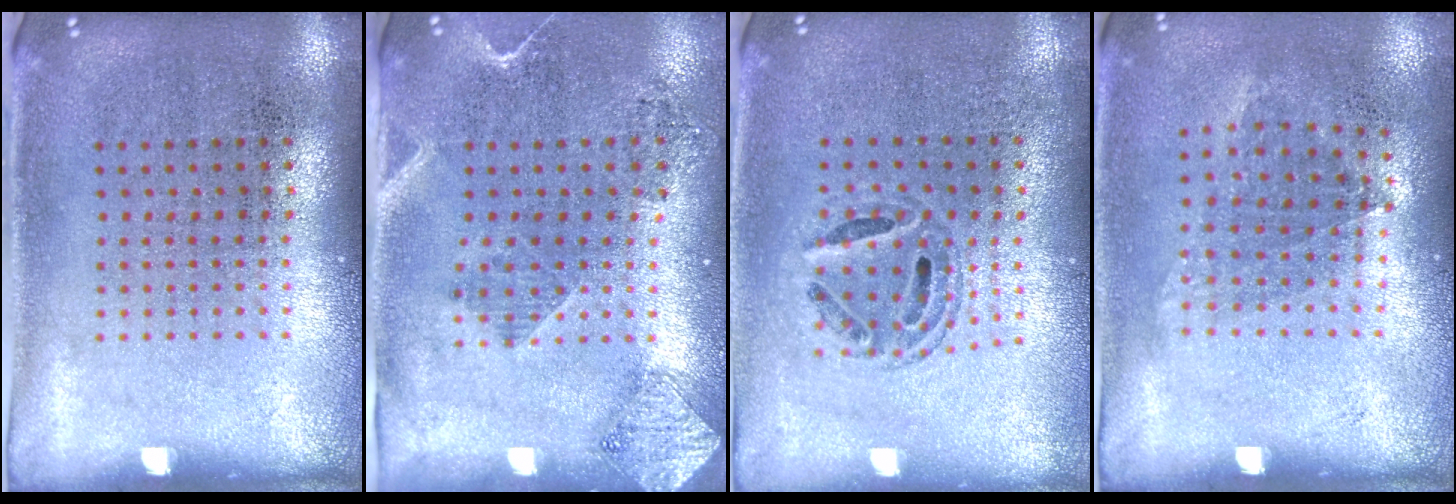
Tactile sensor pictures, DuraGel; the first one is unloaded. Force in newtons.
{"total": 2.0, "press": 1.7, "slide": 1.1}
{"total": 0.8, "press": 0.8, "slide": 0.2}
{"total": 1.0, "press": 0.8, "slide": 0.6}